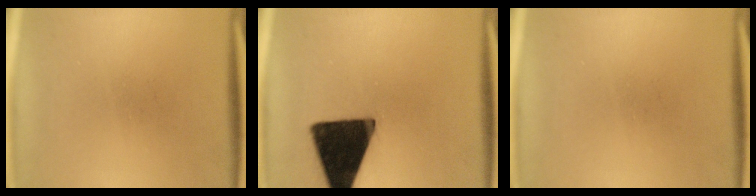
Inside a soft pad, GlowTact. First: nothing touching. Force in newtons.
{"total": 18.3}
{"total": 0.0}